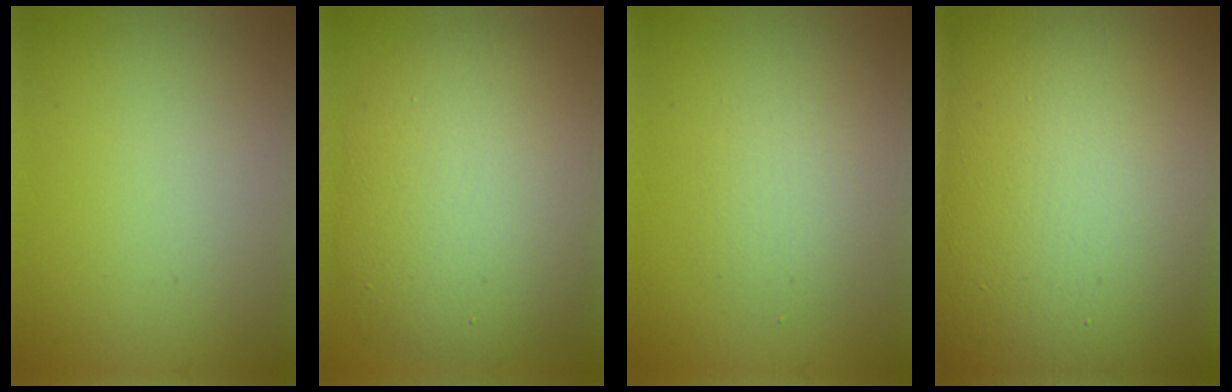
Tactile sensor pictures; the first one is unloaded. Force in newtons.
{"total": 9.3, "press": 9.3, "slide": 0.3}
{"total": 5.3, "press": 5.2, "slide": 0.2}
{"total": 24.8, "press": 24.8, "slide": 1.1}